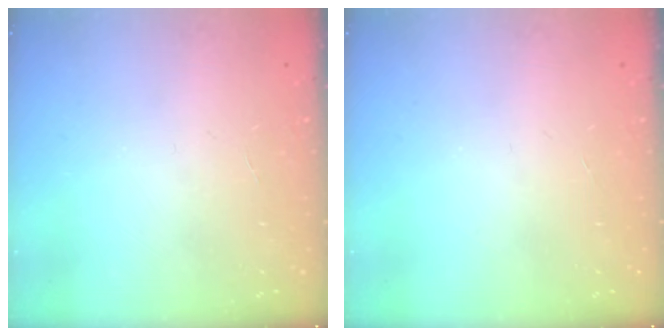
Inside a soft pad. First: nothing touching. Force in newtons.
{"total": 0.0}